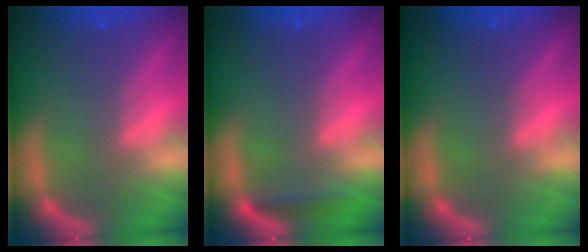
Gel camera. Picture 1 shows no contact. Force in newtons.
{"total": 1.4}
{"total": 0.0}